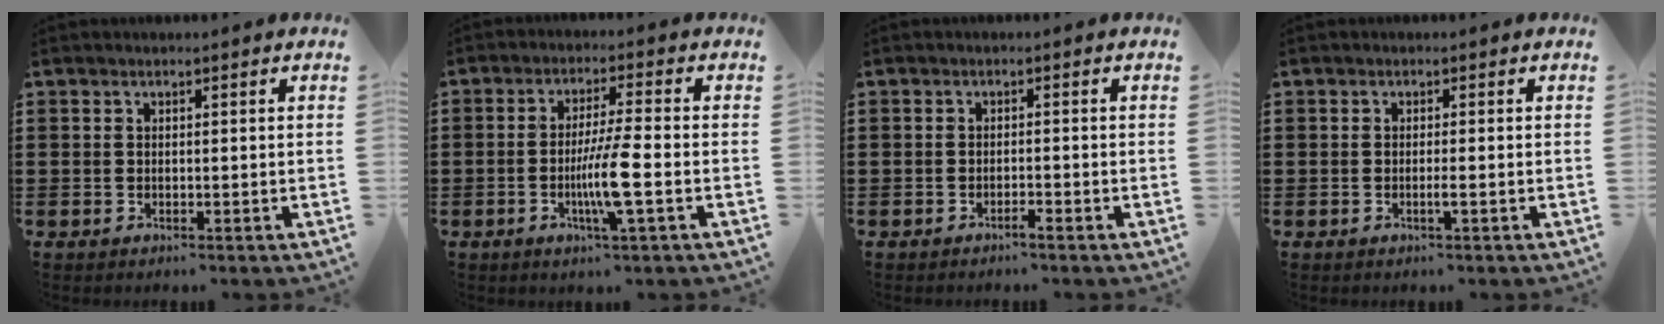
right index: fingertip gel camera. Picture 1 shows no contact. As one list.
[{"total": 7.3, "force": [-2.0, 0.0, 7.0], "torque": [-0.138, -0.018, -0.041]}, {"total": 1.2, "force": [-1.0, -0.1, 0.6], "torque": [-0.012, -0.002, -0.020]}, {"total": 1.2, "force": [-0.4, -0.1, 1.1], "torque": [-0.018, -0.004, -0.007]}]